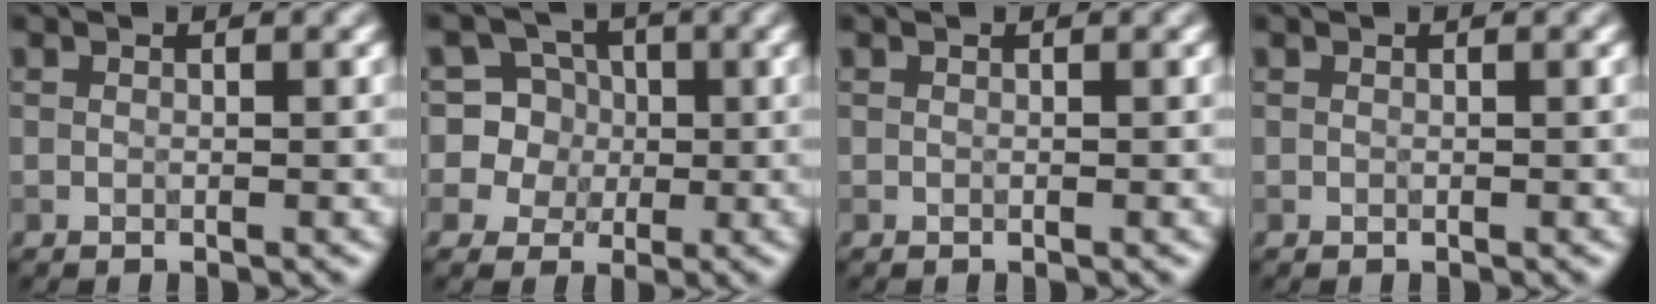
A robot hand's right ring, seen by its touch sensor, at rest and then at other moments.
{"total": 9.0, "force": [2.4, 8.4, 2.4], "torque": [-0.070, 0.044, 0.028]}
{"total": 0.0}
{"total": 0.0}